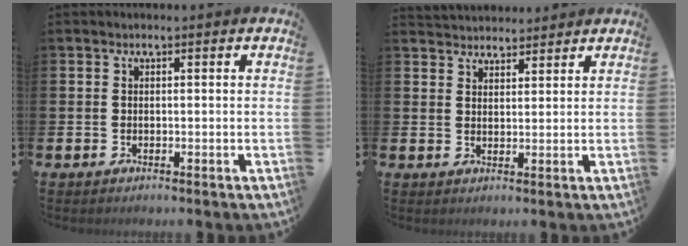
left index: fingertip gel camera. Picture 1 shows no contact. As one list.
[{"total": 3.2, "force": [3.1, 0.8, -0.3], "torque": [0.002, -0.013, 0.057]}]